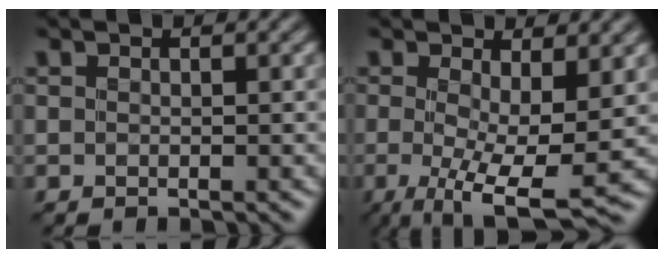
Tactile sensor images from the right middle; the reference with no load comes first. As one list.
[{"total": 8.4, "force": [-0.8, 2.3, 8.0], "torque": [-0.128, -0.015, -0.013]}]